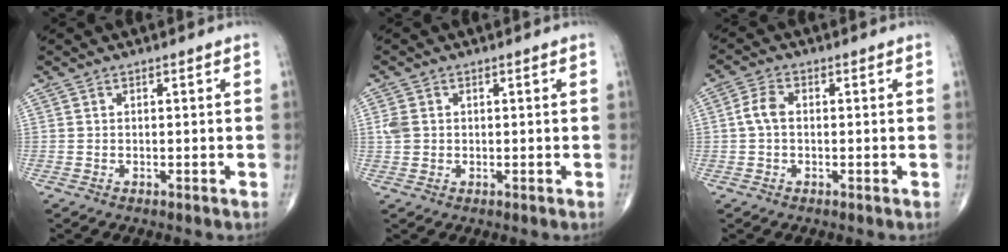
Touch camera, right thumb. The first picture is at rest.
{"total": 2.6, "force": [0.3, 2.1, 1.5], "torque": [-0.035, 0.002, 0.008]}
{"total": 3.6, "force": [0.0, 2.3, 2.8], "torque": [-0.057, 0.009, -0.005]}